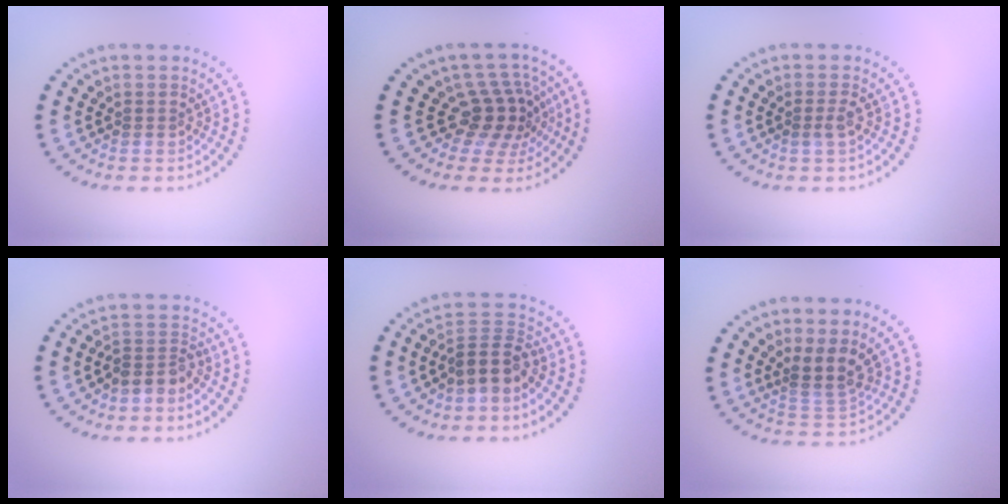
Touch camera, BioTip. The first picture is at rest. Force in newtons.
{"total": 4.0, "press": 2.9, "slide": 2.7}
{"total": 0.9, "press": 0.8, "slide": 0.4}
{"total": 2.2, "press": 1.9, "slide": 1.2}
{"total": 3.5, "press": 2.9, "slide": 2.0}
{"total": 2.8, "press": 2.2, "slide": 1.7}